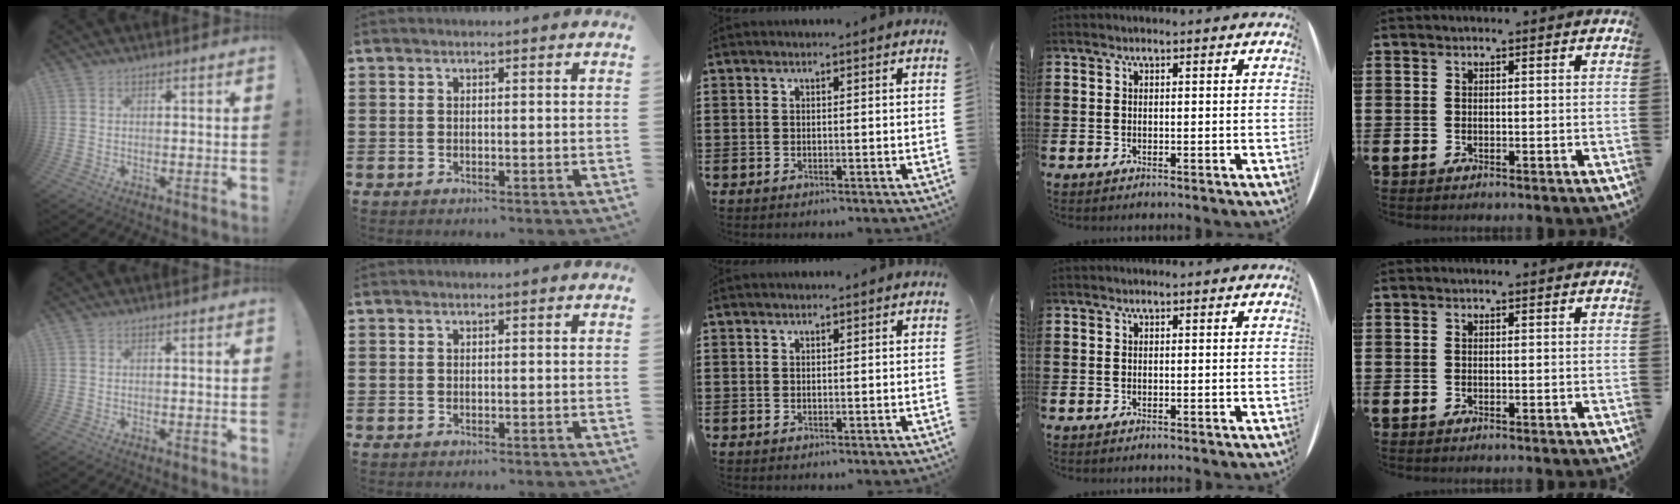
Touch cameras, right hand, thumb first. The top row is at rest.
{}